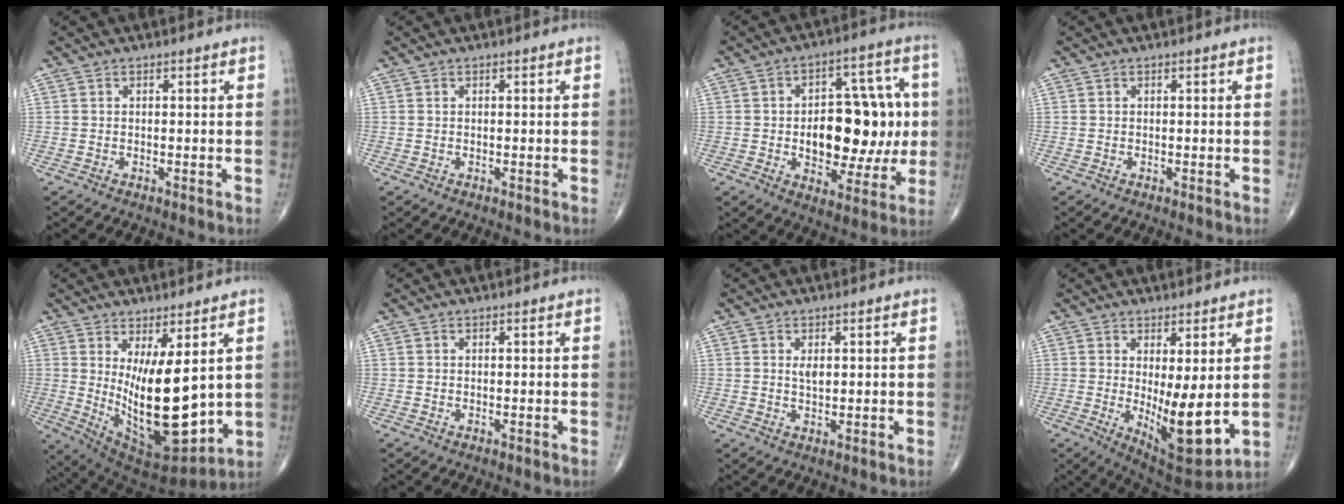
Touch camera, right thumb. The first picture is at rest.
{"total": 0.0}
{"total": 19.3, "force": [-0.3, 11.0, 15.9], "torque": [-0.174, 0.025, 0.006]}
{"total": 0.0}
{"total": 16.9, "force": [2.0, 6.4, 15.5], "torque": [-0.245, -0.047, 0.058]}
{"total": 0.0}
{"total": 2.0, "force": [0.6, 1.0, 1.6], "torque": [-0.020, -0.003, 0.012]}
{"total": 11.5, "force": [-0.3, 3.8, 10.8], "torque": [-0.156, -0.030, 0.010]}